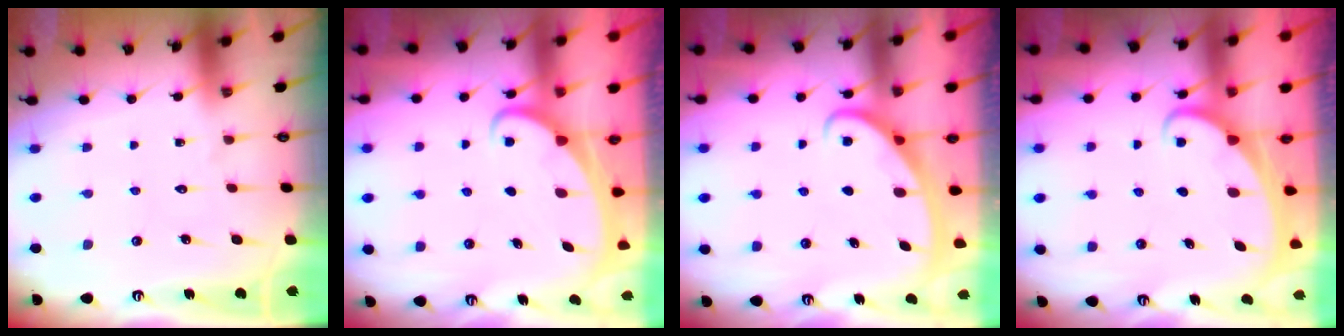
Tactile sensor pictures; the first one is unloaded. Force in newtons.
{"total": 1.9, "press": 1.9, "slide": 0.3}
{"total": 2.8, "press": 2.8, "slide": 0.4}
{"total": 1.9, "press": 1.9, "slide": 0.3}